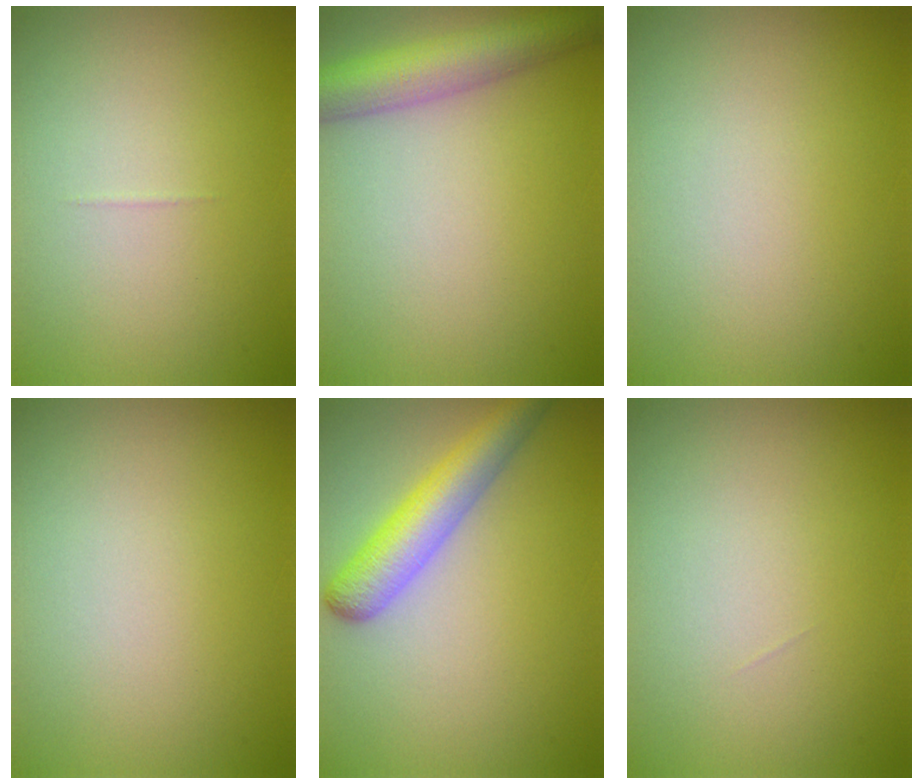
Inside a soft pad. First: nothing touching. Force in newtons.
{"total": 5.4, "press": 5.4, "slide": 0.3}
{"total": 0.0}
{"total": 0.0}
{"total": 4.7, "press": 4.7, "slide": 0.2}
{"total": 0.0}